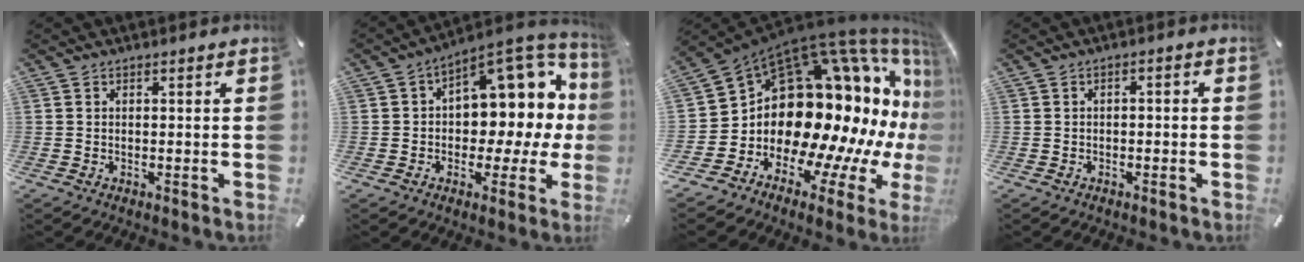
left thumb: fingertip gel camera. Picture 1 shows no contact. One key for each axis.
{"total": 13.4, "fx": 4.4, "fy": 8.6, "fz": 9.3, "tx": -0.112, "ty": -0.048, "tz": 0.077}
{"total": 22.6, "fx": 3.4, "fy": 14.0, "fz": 17.5, "tx": -0.246, "ty": -0.134, "tz": 0.104}
{"total": 1.7, "fx": -1.3, "fy": 0.6, "fz": 0.9, "tx": -0.017, "ty": 0.007, "tz": -0.025}